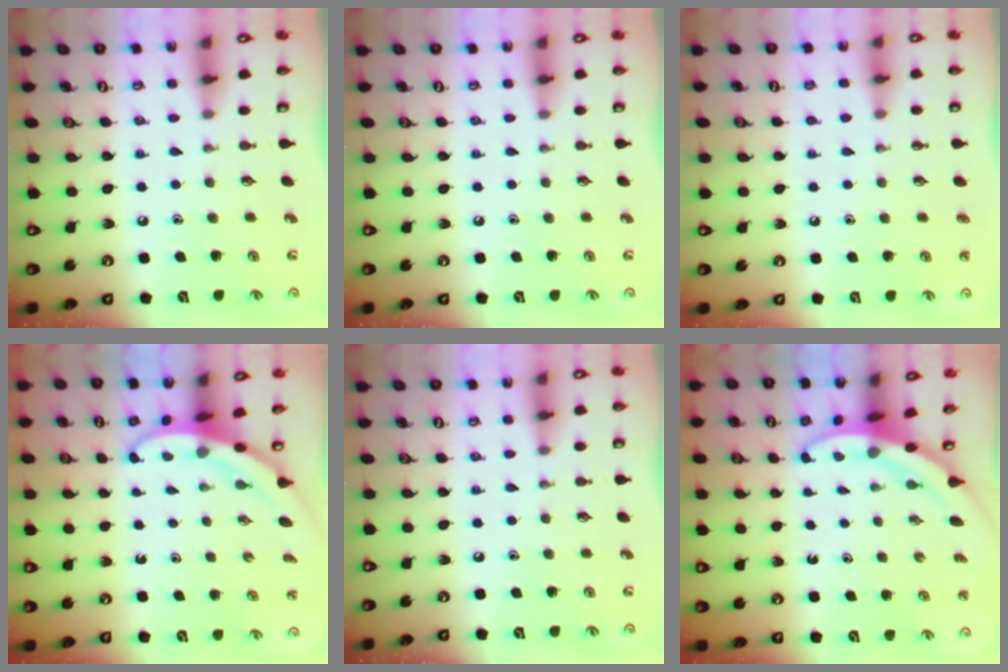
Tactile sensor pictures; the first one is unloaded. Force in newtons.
{"total": 0.0}
{"total": 0.7, "press": 0.7, "slide": 0.0}
{"total": 3.2, "press": 3.2, "slide": 0.2}
{"total": 0.0}
{"total": 3.4, "press": 3.4, "slide": 0.1}